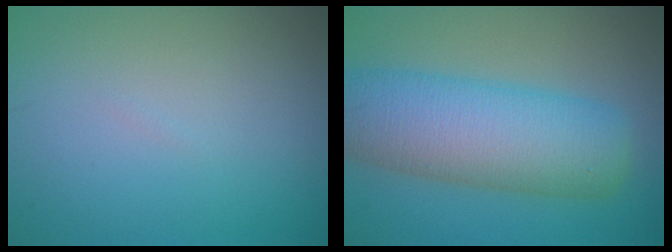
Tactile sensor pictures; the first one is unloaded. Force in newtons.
{"total": 9.8, "press": 9.8, "slide": 0.8}